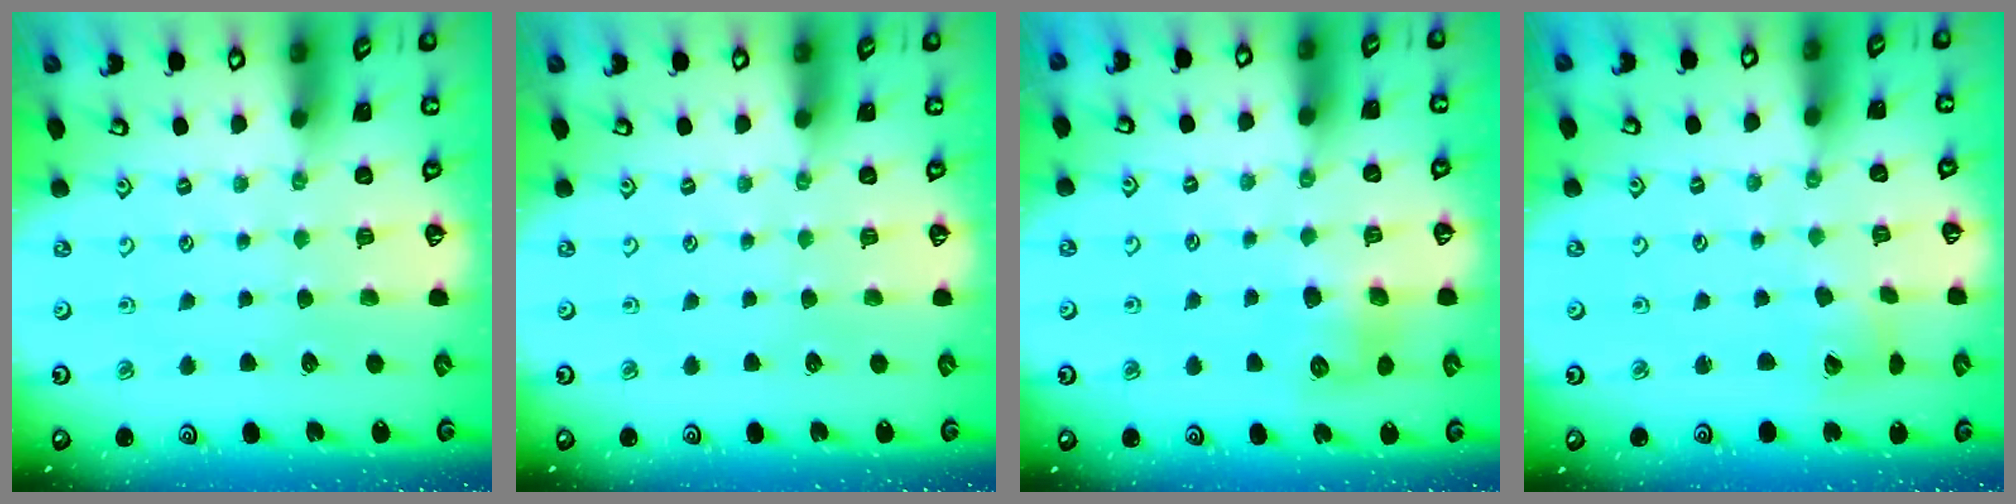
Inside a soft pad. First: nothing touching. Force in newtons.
{"total": 0.0}
{"total": 8.4, "press": 8.4, "slide": 0.5}
{"total": 4.9, "press": 4.9, "slide": 0.4}